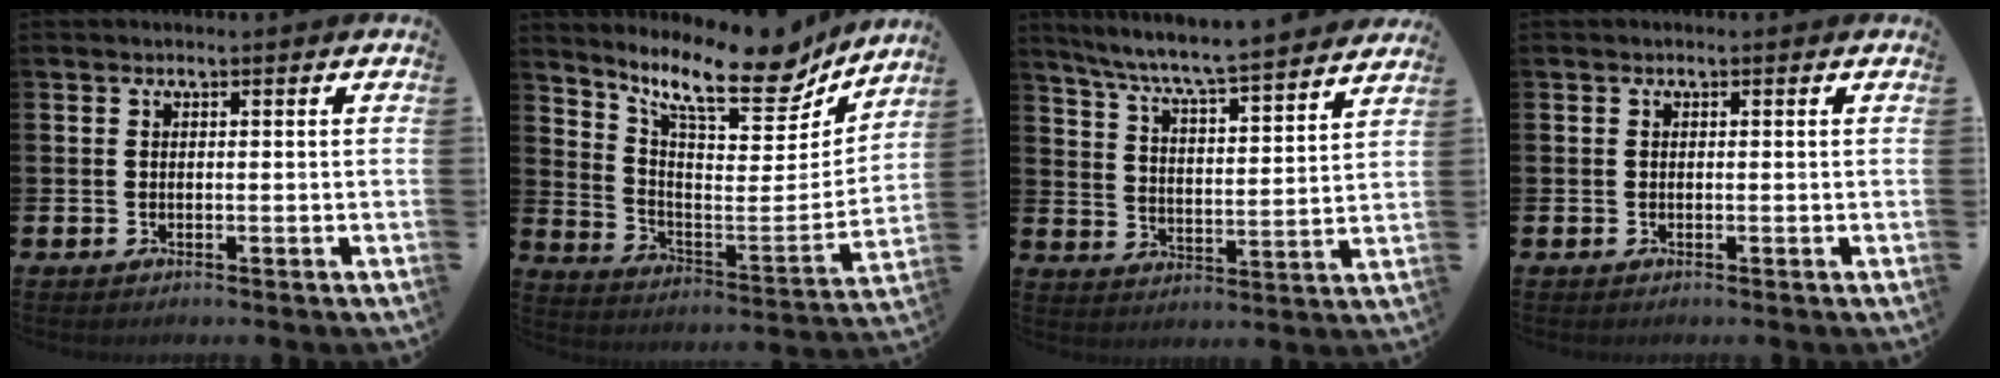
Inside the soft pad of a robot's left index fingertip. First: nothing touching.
{"total": 12.8, "force": [10.2, 3.6, 6.8], "torque": [-0.132, -0.080, 0.166]}
{"total": 7.3, "force": [6.9, 0.0, 2.3], "torque": [-0.078, -0.054, 0.117]}
{"total": 0.0}